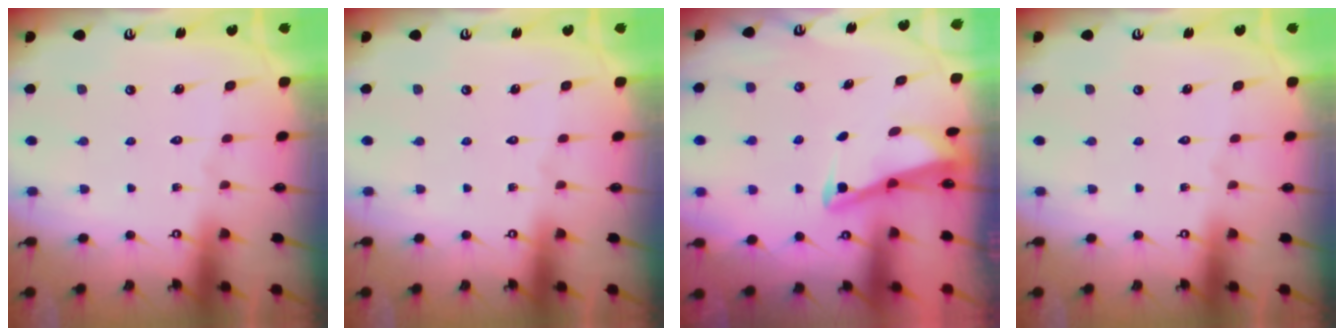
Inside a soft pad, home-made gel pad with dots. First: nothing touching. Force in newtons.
{"total": 0.0}
{"total": 2.8, "press": 2.8, "slide": 0.3}
{"total": 0.0}